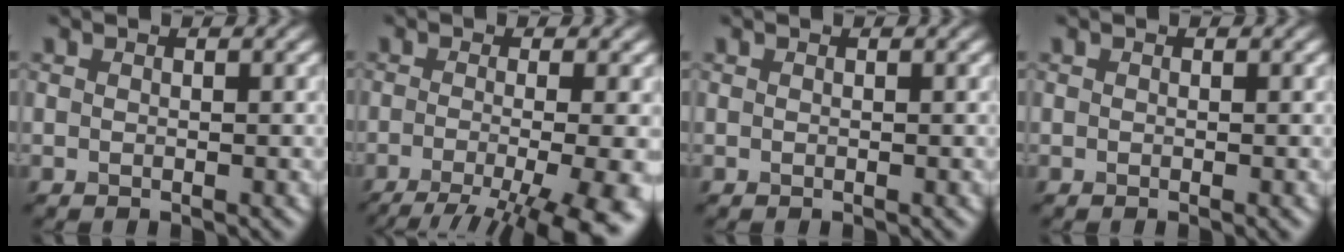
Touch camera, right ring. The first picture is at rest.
{"total": 8.9, "force": [-5.6, 1.5, 6.7], "torque": [-0.130, -0.011, -0.055]}
{"total": 0.0}
{"total": 0.0}